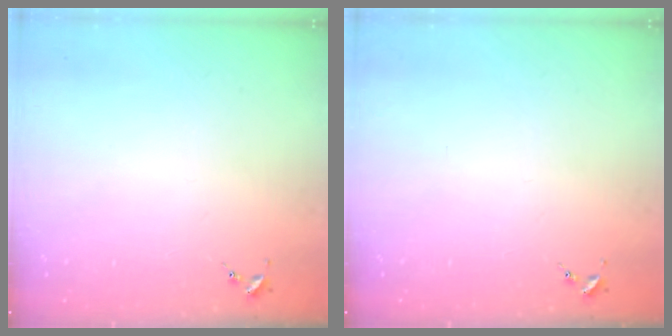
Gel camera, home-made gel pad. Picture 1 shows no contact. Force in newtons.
{"total": 0.0}